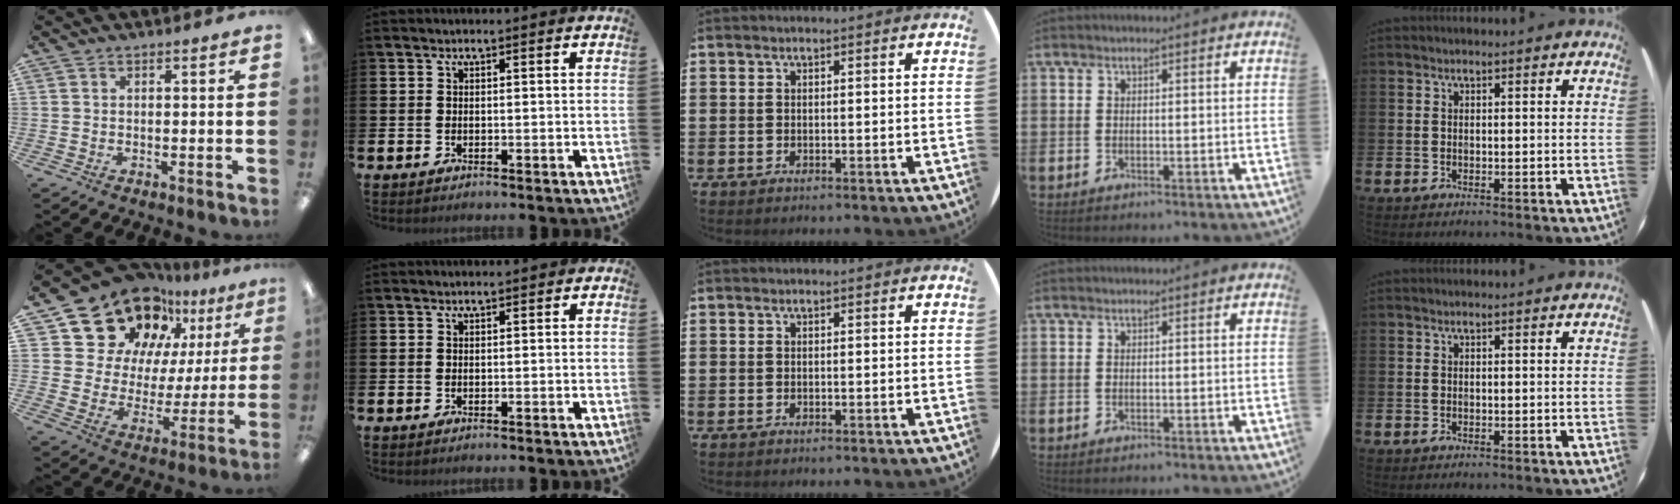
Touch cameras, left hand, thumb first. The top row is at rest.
{"thumb": {"total": 19.9, "force": [14.5, 11.9, 6.7], "torque": [-0.130, -0.100, 0.272]}}